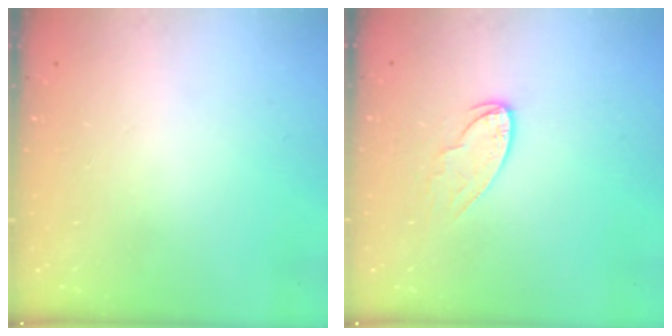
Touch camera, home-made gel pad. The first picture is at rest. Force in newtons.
{"total": 7.0, "press": 7.0, "slide": 0.1}